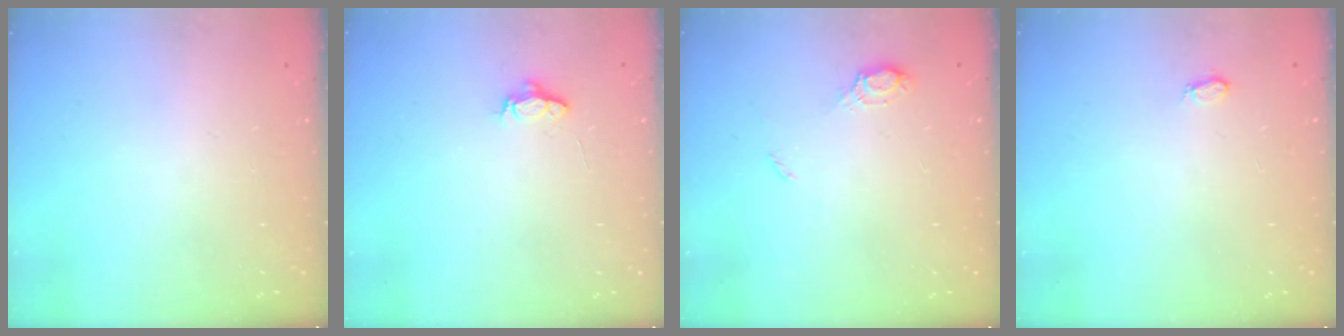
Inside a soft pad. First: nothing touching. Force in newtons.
{"total": 4.7, "press": 4.7, "slide": 0.4}
{"total": 6.3, "press": 6.3, "slide": 0.7}
{"total": 3.5, "press": 3.5, "slide": 0.5}